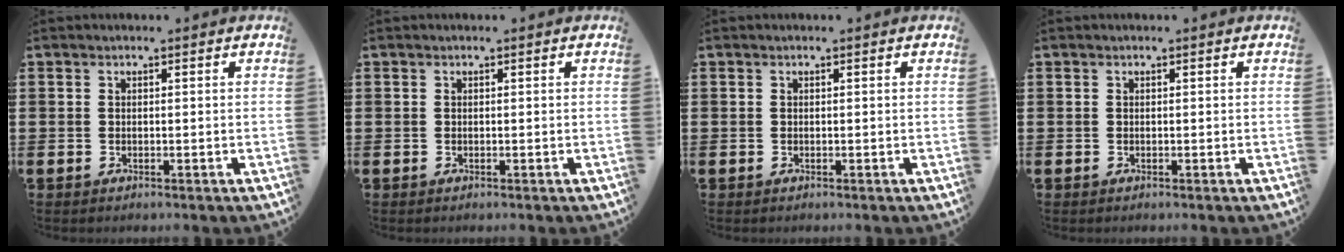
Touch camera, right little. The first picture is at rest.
{"total": 0.0}
{"total": 0.0}
{"total": 0.0}